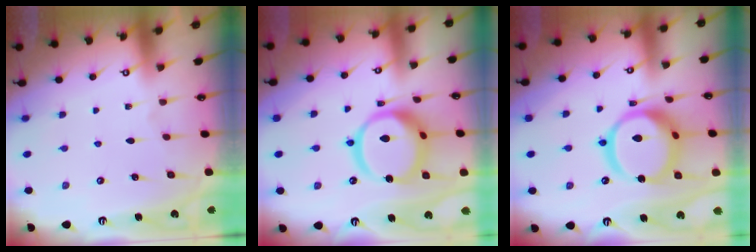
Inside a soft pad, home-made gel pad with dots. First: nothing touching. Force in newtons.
{"total": 17.9, "press": 17.8, "slide": 1.9}
{"total": 18.3, "press": 18.2, "slide": 2.0}